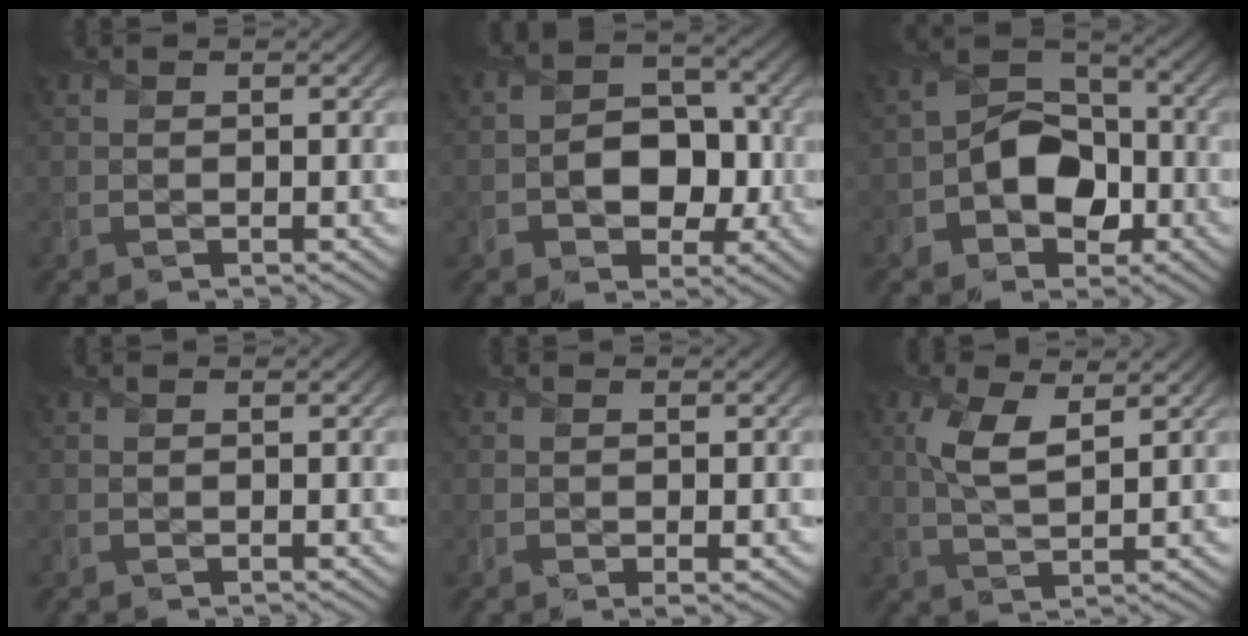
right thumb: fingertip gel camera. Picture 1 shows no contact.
{"total": 6.8, "force": [-1.6, 5.0, 4.3], "torque": [-0.041, 0.000, -0.045]}
{"total": 8.0, "force": [-2.5, 5.8, 4.8], "torque": [-0.079, 0.008, -0.059]}
{"total": 0.0}
{"total": 1.6, "force": [-0.4, 1.1, 1.1], "torque": [-0.018, -0.010, -0.007]}
{"total": 5.8, "force": [2.1, 2.2, 4.9], "torque": [-0.115, 0.002, 0.040]}